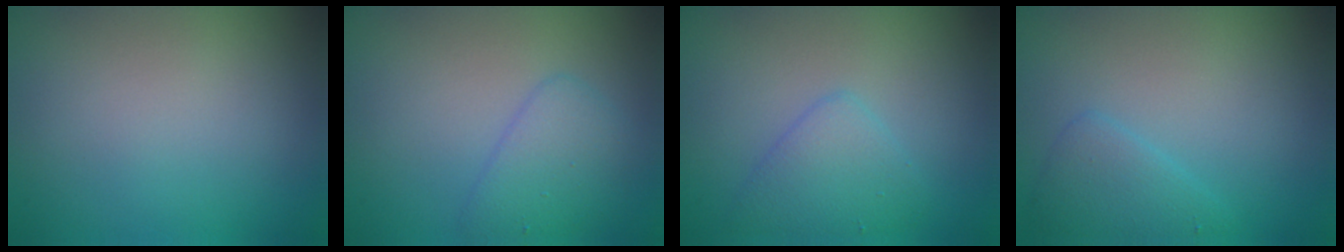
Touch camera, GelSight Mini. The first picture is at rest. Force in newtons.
{"total": 2.8, "press": 2.8, "slide": 0.1}
{"total": 2.6, "press": 2.6, "slide": 0.1}
{"total": 2.1, "press": 2.1, "slide": 0.0}